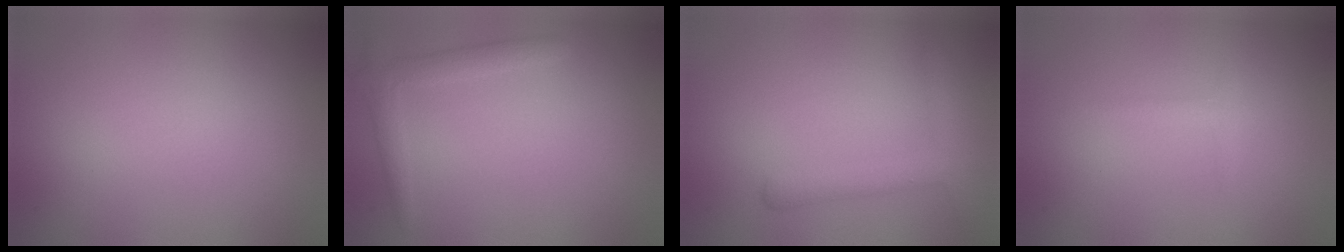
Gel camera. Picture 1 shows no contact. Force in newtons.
{"total": 2.0, "press": 2.0, "slide": 0.3}
{"total": 3.0, "press": 3.0, "slide": 0.2}
{"total": 0.9, "press": 0.9, "slide": 0.1}